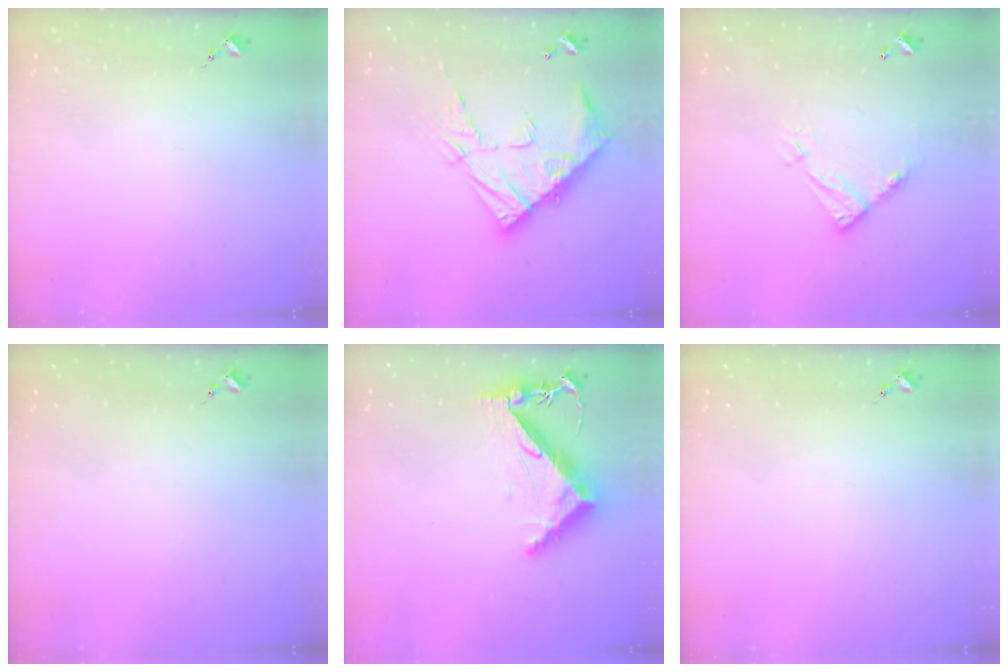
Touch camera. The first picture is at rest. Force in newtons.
{"total": 17.3, "press": 17.3, "slide": 1.4}
{"total": 9.4, "press": 9.4, "slide": 0.5}
{"total": 0.0}
{"total": 7.8, "press": 7.7, "slide": 1.0}
{"total": 0.0}